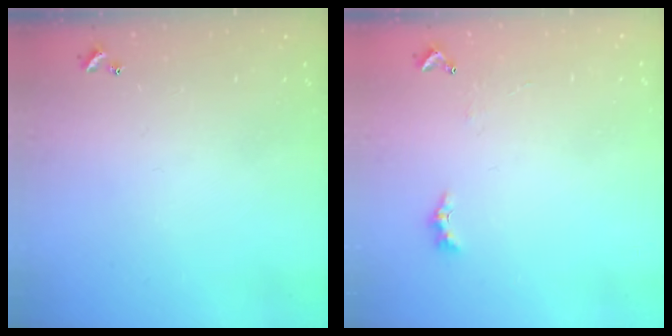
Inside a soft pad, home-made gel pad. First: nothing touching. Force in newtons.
{"total": 2.0, "press": 1.9, "slide": 0.6}